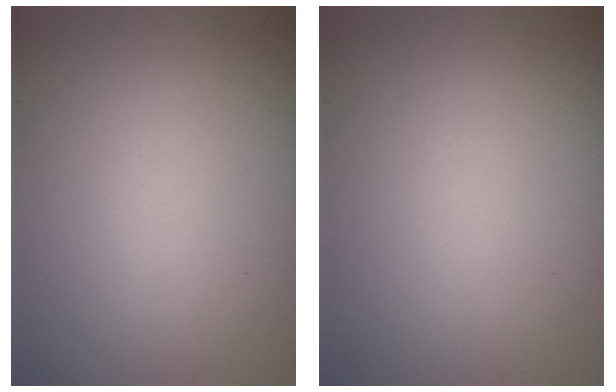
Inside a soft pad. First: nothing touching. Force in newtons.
{"total": 0.0}